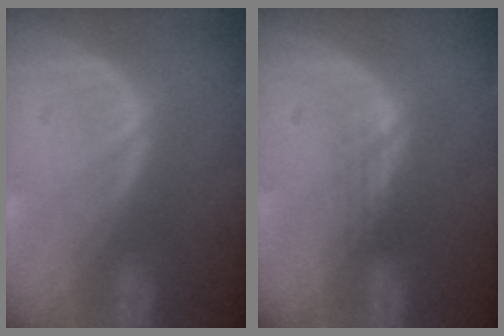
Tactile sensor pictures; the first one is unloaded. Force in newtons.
{"total": 1.8, "press": 1.3, "slide": 1.2}